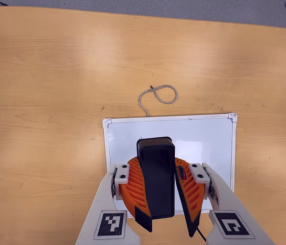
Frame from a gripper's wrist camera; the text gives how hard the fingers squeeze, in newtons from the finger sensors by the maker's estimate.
{"total": 12.5, "left": 11.7, "right": 13.3}